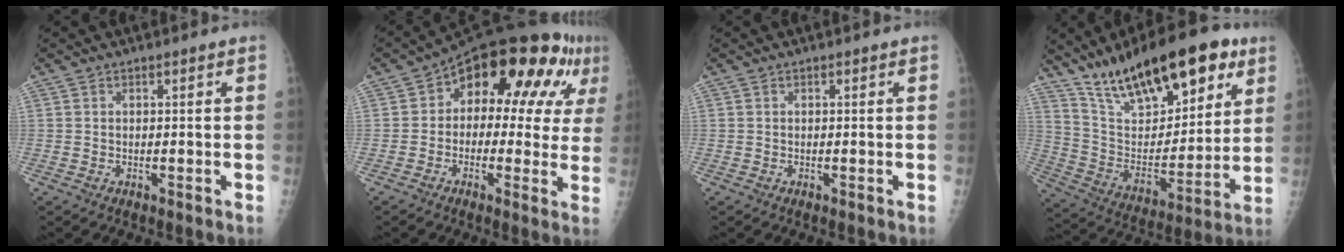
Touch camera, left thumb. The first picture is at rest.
{"total": 18.8, "force": [6.0, 10.5, 14.4], "torque": [-0.132, 0.027, 0.066]}
{"total": 0.0}
{"total": 25.6, "force": [16.1, 10.3, 17.0], "torque": [-0.232, -0.042, 0.274]}